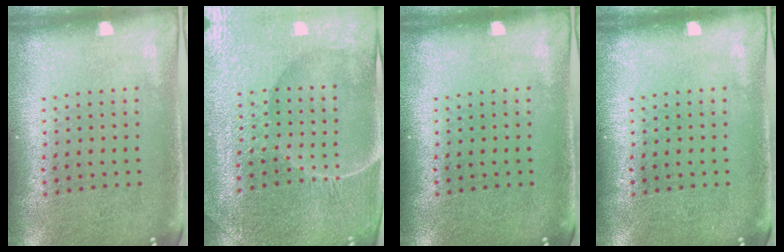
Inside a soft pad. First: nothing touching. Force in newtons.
{"total": 4.7, "press": 4.5, "slide": 1.4}
{"total": 0.0}
{"total": 0.0}